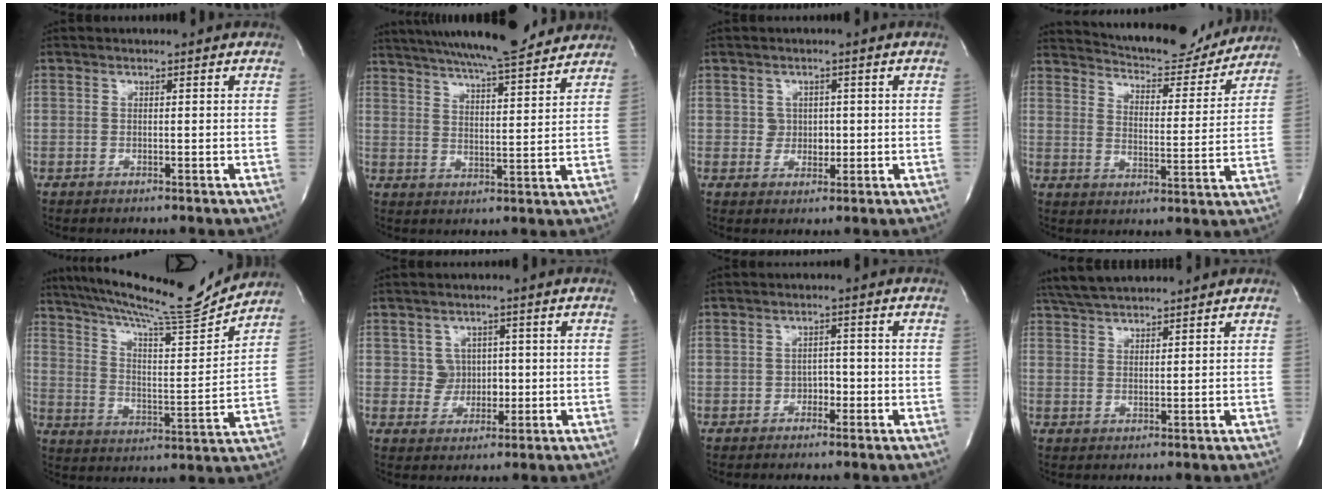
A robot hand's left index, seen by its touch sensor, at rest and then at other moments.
{"total": 19.3, "force": [17.0, 1.9, 8.8], "torque": [-0.150, 0.019, 0.247]}
{"total": 2.4, "force": [0.0, 2.3, 0.5], "torque": [0.000, 0.001, 0.001]}
{"total": 17.4, "force": [16.2, 4.1, 4.8], "torque": [-0.065, -0.013, 0.215]}
{"total": 18.8, "force": [17.4, 0.0, 7.2], "torque": [-0.130, -0.032, 0.266]}
{"total": 3.4, "force": [0.1, 3.4, 0.4], "torque": [0.005, 0.007, 0.005]}
{"total": 2.0, "force": [-1.2, 1.3, 0.9], "torque": [-0.004, 0.008, -0.018]}
{"total": 7.4, "force": [6.7, 0.7, 3.0], "torque": [-0.058, 0.034, 0.120]}